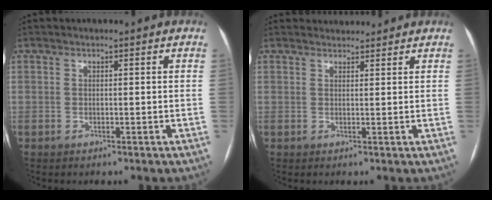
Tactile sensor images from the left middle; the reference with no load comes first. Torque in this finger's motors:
{"motor_torque": [0.19, -0.55, -0.11, -0.04]}